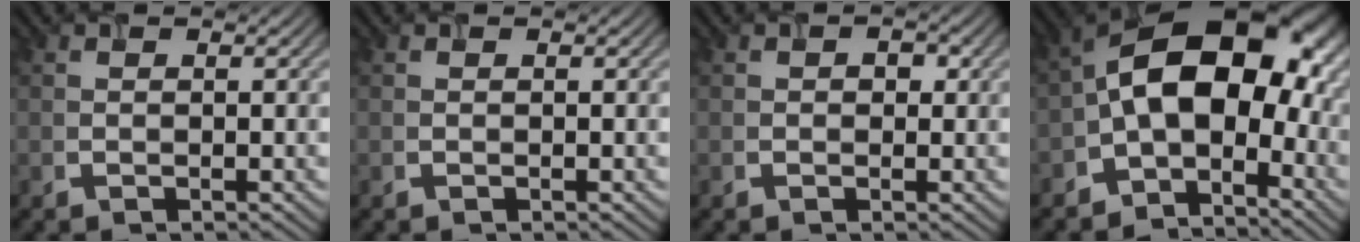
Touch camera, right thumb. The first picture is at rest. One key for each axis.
{"total": 0.0}
{"total": 1.3, "fx": 0.3, "fy": 1.0, "fz": 0.9, "tx": -0.008, "ty": -0.002, "tz": 0.004}
{"total": 14.4, "fx": -2.2, "fy": 8.6, "fz": 11.3, "tx": -0.183, "ty": 0.019, "tz": -0.053}